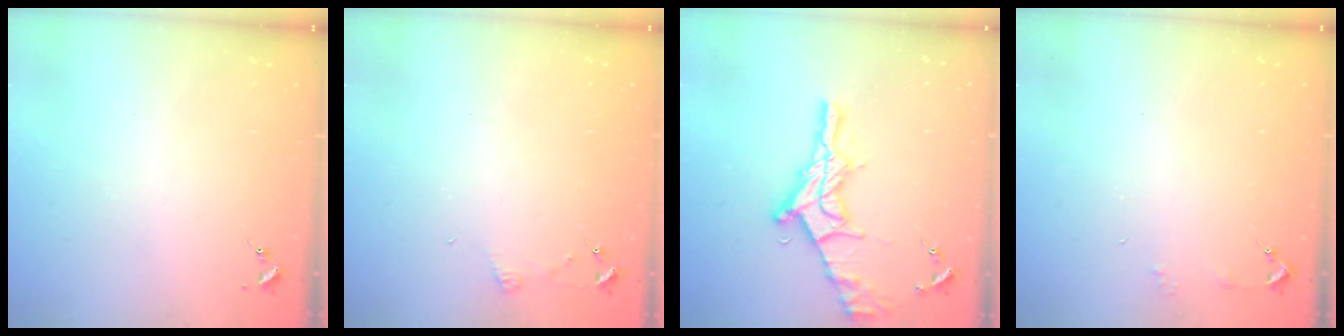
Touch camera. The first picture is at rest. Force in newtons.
{"total": 3.6, "press": 3.6, "slide": 0.4}
{"total": 19.0, "press": 18.9, "slide": 1.3}
{"total": 2.9, "press": 2.8, "slide": 0.3}